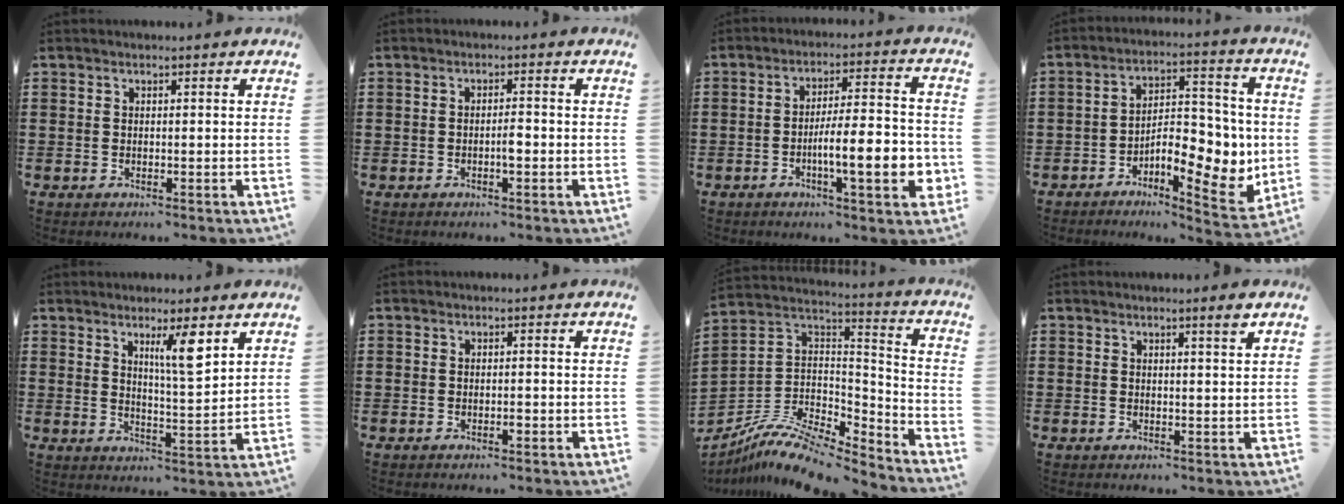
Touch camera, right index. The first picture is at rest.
{"total": 2.0, "force": [-0.6, 0.4, 1.9], "torque": [-0.035, 0.002, -0.012]}
{"total": 10.1, "force": [-3.2, 2.2, 9.3], "torque": [-0.144, -0.002, -0.054]}
{"total": 9.9, "force": [-2.1, 4.7, 8.5], "torque": [-0.115, -0.010, -0.036]}
{"total": 6.4, "force": [3.7, 1.0, 5.2], "torque": [-0.087, -0.009, 0.056]}
{"total": 0.9, "force": [-0.5, 0.3, 0.7], "torque": [-0.016, -0.003, -0.009]}
{"total": 10.2, "force": [-8.5, 3.1, 4.5], "torque": [-0.088, 0.014, -0.166]}
{"total": 1.9, "force": [1.3, -0.2, 1.4], "torque": [-0.019, -0.006, 0.021]}